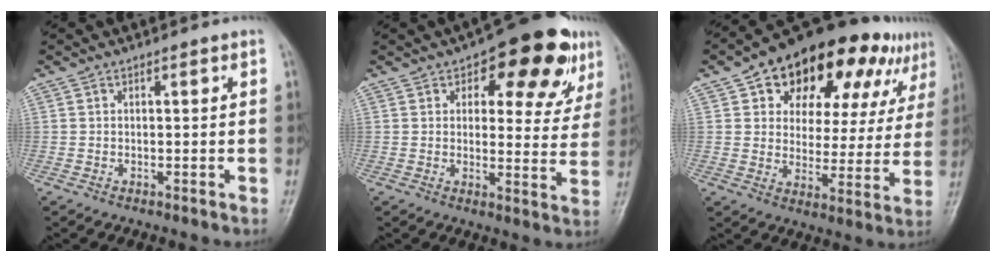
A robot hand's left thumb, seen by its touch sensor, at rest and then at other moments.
{"total": 16.3, "force": [8.1, 7.7, 11.9], "torque": [-0.099, -0.017, 0.101]}
{"total": 24.3, "force": [12.9, 12.8, 16.2], "torque": [-0.185, 0.004, 0.190]}